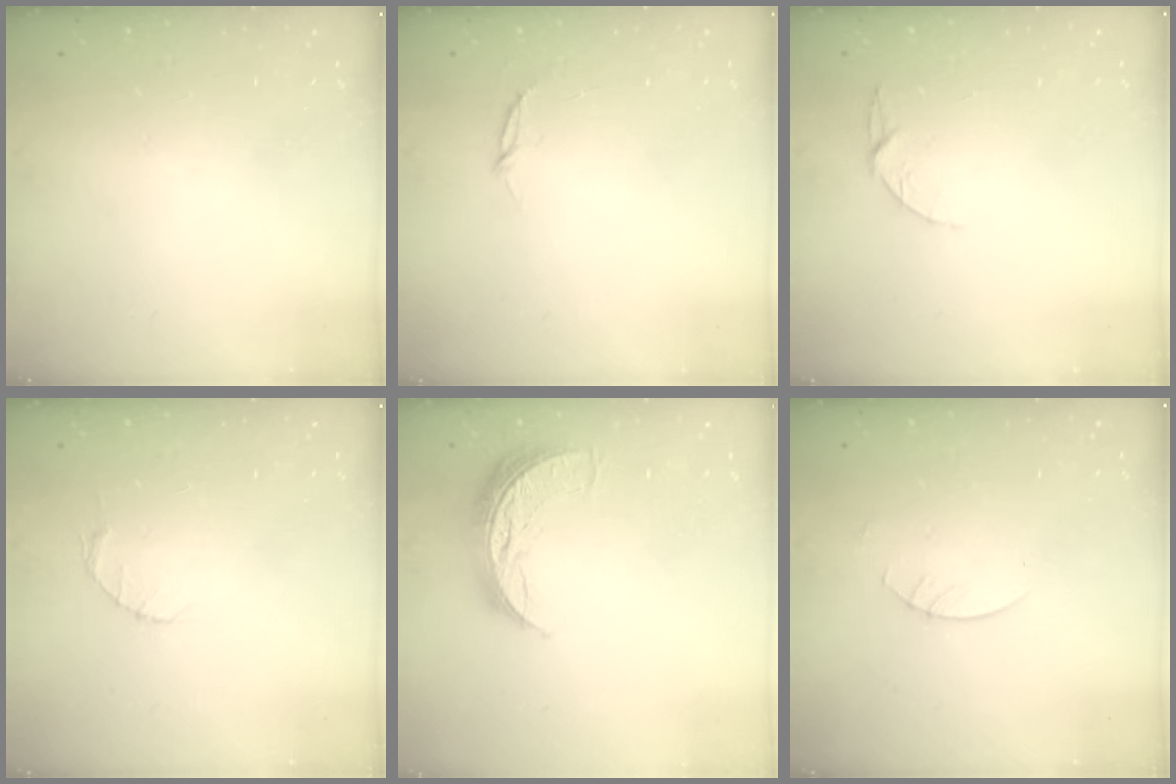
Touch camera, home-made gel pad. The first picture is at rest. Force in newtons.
{"total": 2.8, "press": 2.8, "slide": 0.3}
{"total": 5.1, "press": 5.1, "slide": 0.4}
{"total": 2.6, "press": 2.6, "slide": 0.3}
{"total": 9.9, "press": 9.9, "slide": 0.6}
{"total": 2.7, "press": 2.7, "slide": 0.2}